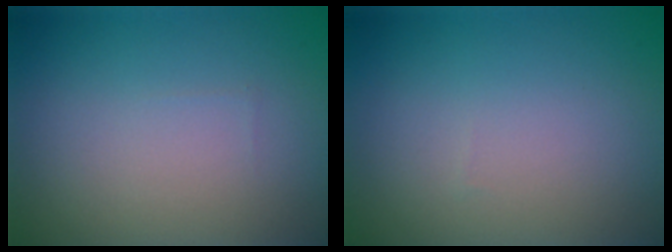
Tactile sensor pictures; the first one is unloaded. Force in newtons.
{"total": 0.0}